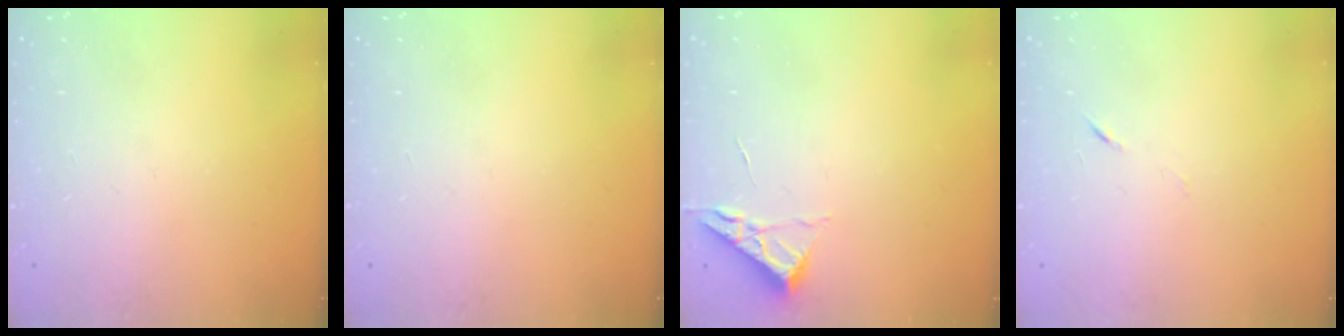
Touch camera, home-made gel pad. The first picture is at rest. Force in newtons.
{"total": 0.0}
{"total": 3.5, "press": 3.4, "slide": 0.5}
{"total": 3.7, "press": 3.6, "slide": 0.9}